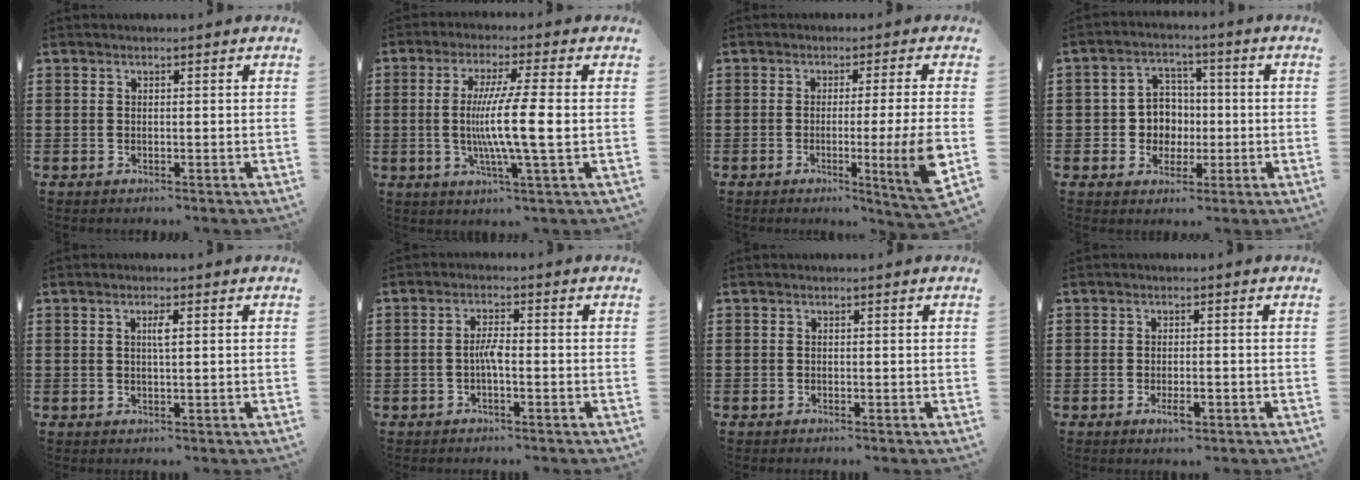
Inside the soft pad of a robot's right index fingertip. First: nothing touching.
{"total": 9.9, "force": [-0.5, 0.2, 9.9], "torque": [-0.180, -0.009, -0.013]}
{"total": 9.0, "force": [-1.8, -0.2, 8.8], "torque": [-0.121, -0.027, -0.032]}
{"total": 5.3, "force": [-0.4, 5.1, 1.4], "torque": [-0.046, 0.017, -0.009]}
{"total": 1.7, "force": [0.4, 0.2, 1.6], "torque": [-0.031, 0.002, 0.005]}
{"total": 2.8, "force": [-0.7, 0.5, 2.6], "torque": [-0.057, 0.001, -0.016]}
{"total": 0.0}
{"total": 2.2, "force": [-1.0, 0.8, 1.8], "torque": [-0.031, 0.001, -0.018]}